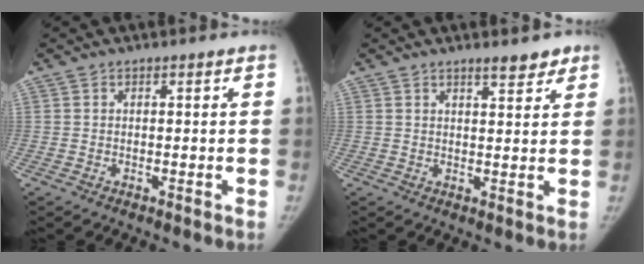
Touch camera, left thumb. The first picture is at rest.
{"total": 3.7, "force": [2.9, 1.1, 2.0], "torque": [-0.011, -0.019, 0.042]}